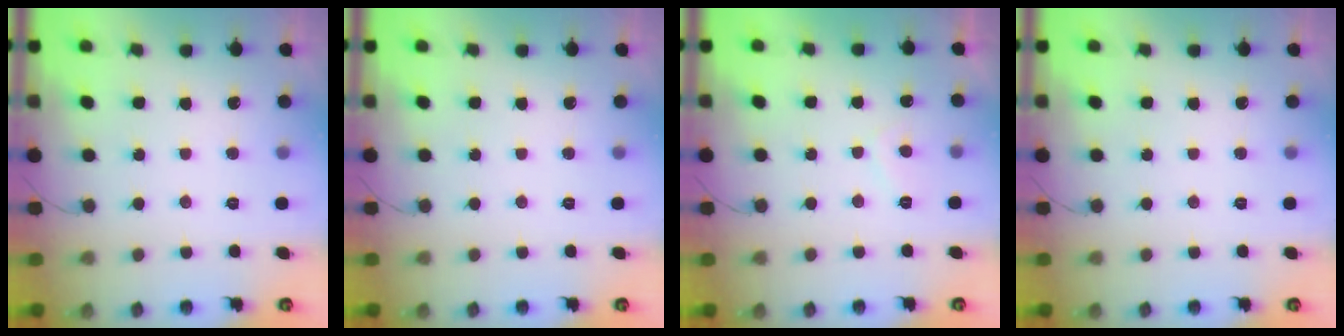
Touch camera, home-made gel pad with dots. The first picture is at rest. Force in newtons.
{"total": 0.0}
{"total": 2.1, "press": 2.0, "slide": 0.9}
{"total": 0.0}